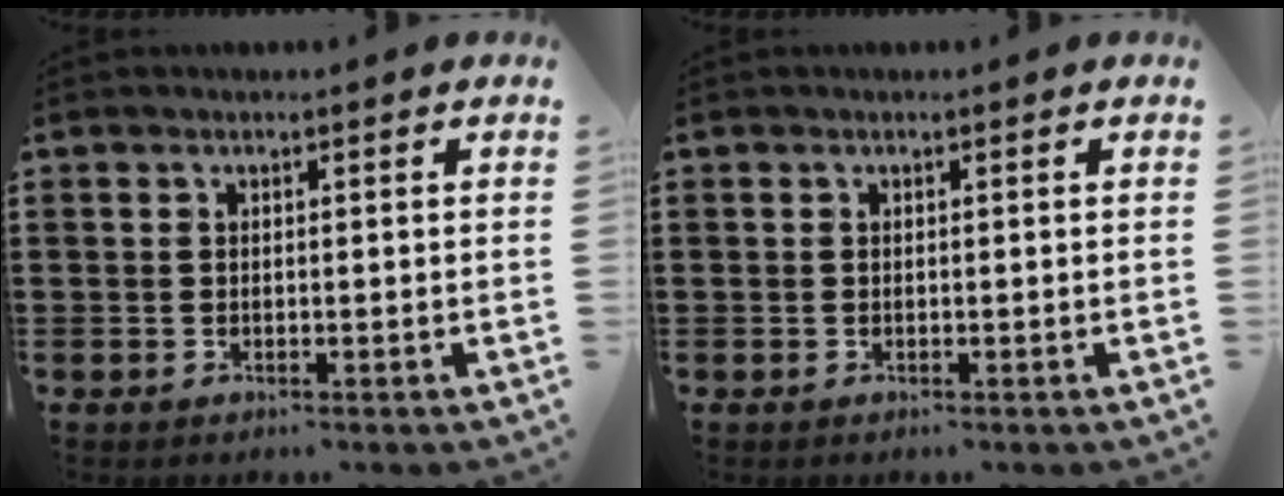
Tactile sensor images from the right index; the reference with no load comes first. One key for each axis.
{"total": 0.0}